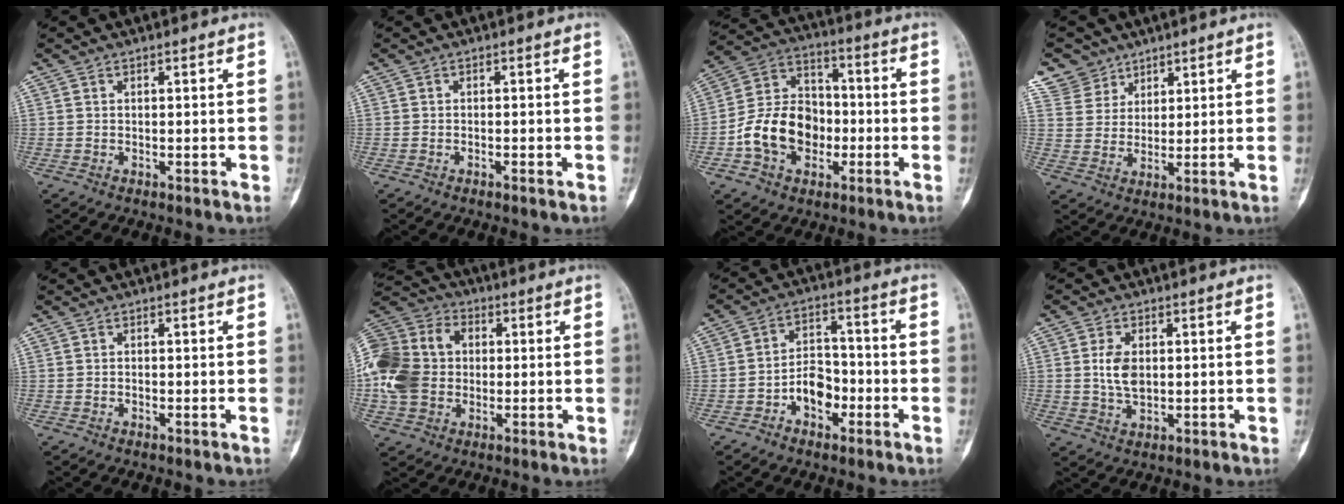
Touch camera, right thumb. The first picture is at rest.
{"total": 0.7, "force": [-0.4, 0.3, 0.4], "torque": [-0.012, 0.005, -0.005]}
{"total": 14.7, "force": [-3.6, 11.1, 8.9], "torque": [-0.131, 0.040, -0.068]}
{"total": 6.3, "force": [4.5, 4.4, -0.8], "torque": [0.045, -0.028, 0.085]}
{"total": 0.0}
{"total": 18.6, "force": [0.4, 14.5, 11.5], "torque": [-0.240, 0.030, 0.005]}
{"total": 7.6, "force": [-3.1, 5.1, 4.7], "torque": [-0.051, 0.038, -0.059]}
{"total": 5.5, "force": [0.6, 3.5, 4.3], "torque": [-0.073, -0.003, 0.013]}